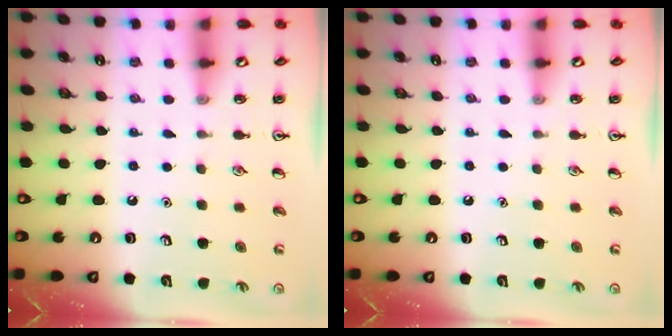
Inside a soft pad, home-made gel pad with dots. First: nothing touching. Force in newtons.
{"total": 0.0}